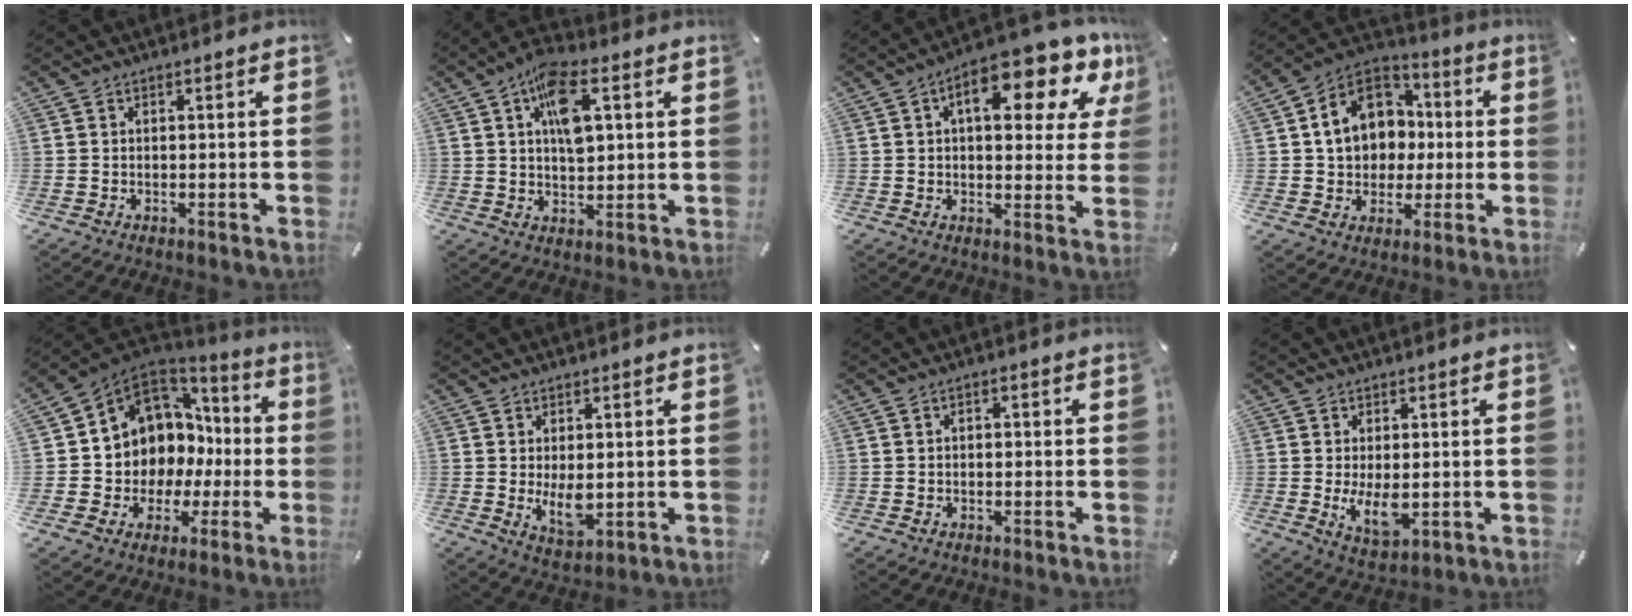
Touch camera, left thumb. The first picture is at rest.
{"total": 11.0, "force": [3.7, 5.8, 8.6], "torque": [-0.139, 0.001, 0.064]}
{"total": 16.1, "force": [7.6, 7.1, 12.2], "torque": [-0.167, -0.038, 0.120]}
{"total": 14.6, "force": [1.1, 12.7, 7.1], "torque": [-0.139, 0.006, 0.026]}
{"total": 9.1, "force": [3.5, 8.3, 1.6], "torque": [-0.050, -0.059, 0.077]}
{"total": 6.4, "force": [0.2, 3.4, 5.4], "torque": [-0.106, -0.011, 0.000]}
{"total": 0.9, "force": [-0.2, 0.8, 0.5], "torque": [-0.009, 0.004, -0.006]}
{"total": 7.2, "force": [-0.3, 3.7, 6.2], "torque": [-0.125, -0.013, -0.008]}